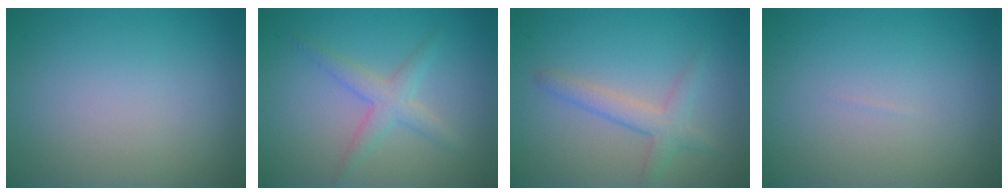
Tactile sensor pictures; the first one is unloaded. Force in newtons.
{"total": 2.5, "press": 2.5, "slide": 0.1}
{"total": 2.5, "press": 2.5, "slide": 0.1}
{"total": 0.0}